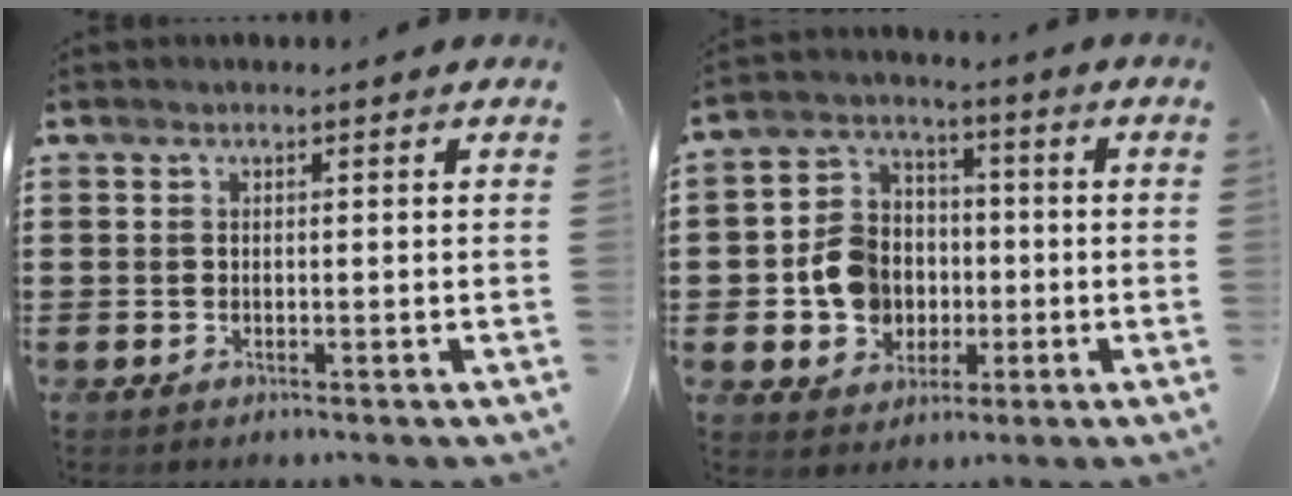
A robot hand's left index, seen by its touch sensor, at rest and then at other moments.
{"total": 8.5, "force": [-1.1, 7.7, 3.6], "torque": [-0.104, 0.023, -0.018]}